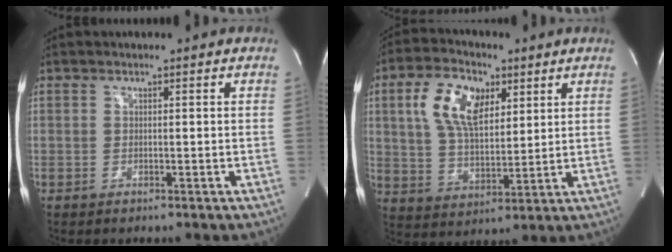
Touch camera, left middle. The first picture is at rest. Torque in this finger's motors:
{"motor_torque": [0.98, -0.95, 0.21, 0.08]}